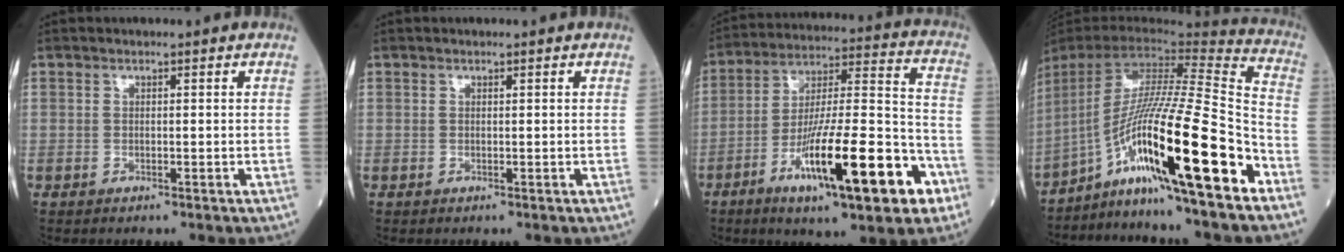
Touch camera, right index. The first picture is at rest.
{"total": 0.0}
{"total": 22.2, "force": [-10.1, 3.5, 19.5], "torque": [-0.302, -0.006, -0.153]}
{"total": 23.0, "force": [-11.6, -0.1, 19.9], "torque": [-0.354, -0.018, -0.213]}